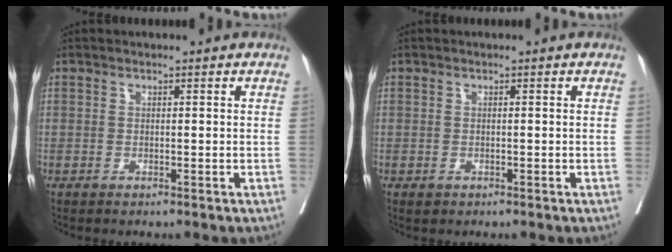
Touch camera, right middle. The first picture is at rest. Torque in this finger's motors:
{"motor_torque": [0.32, -0.16, 0.02, 0.00]}